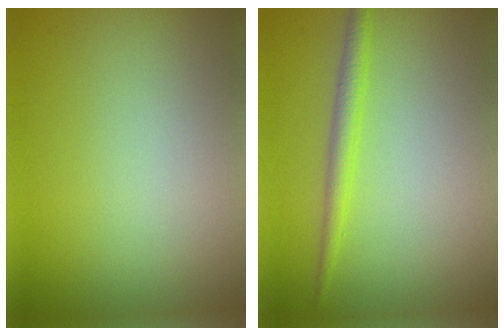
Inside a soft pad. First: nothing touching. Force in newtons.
{"total": 1.9, "press": 1.9, "slide": 0.0}